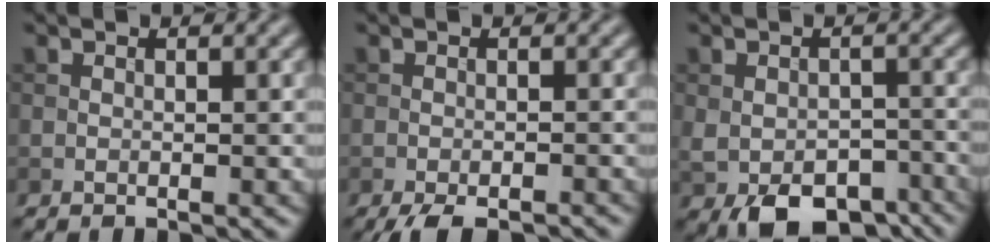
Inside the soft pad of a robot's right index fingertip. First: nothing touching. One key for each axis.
{"total": 3.8, "fx": -3.0, "fy": 0.8, "fz": 2.2, "tx": -0.036, "ty": -0.006, "tz": -0.050}
{"total": 7.0, "fx": -4.2, "fy": 3.7, "fz": 4.2, "tx": -0.062, "ty": -0.016, "tz": -0.058}